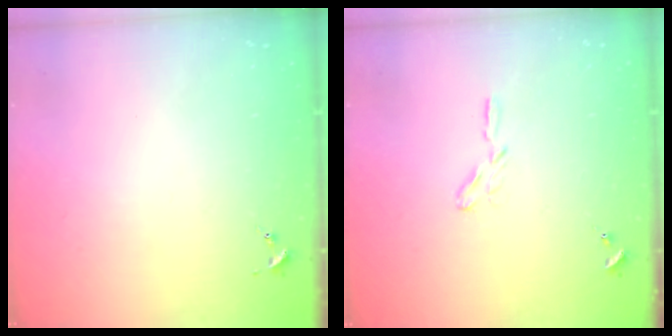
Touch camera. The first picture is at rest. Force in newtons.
{"total": 3.8, "press": 3.8, "slide": 0.3}